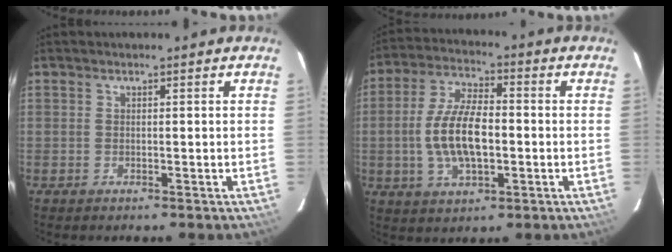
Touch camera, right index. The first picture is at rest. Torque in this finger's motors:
{"motor_torque": [0.88, -0.59, 0.38, 0.17]}